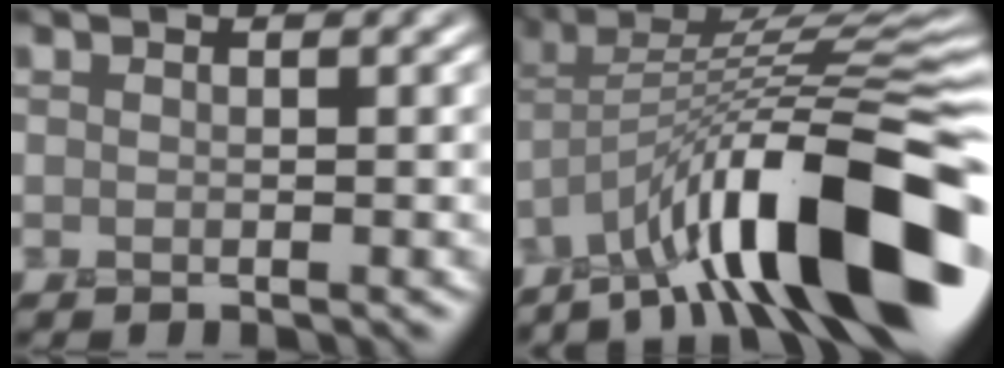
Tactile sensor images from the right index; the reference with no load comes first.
{"total": 14.7, "force": [-6.8, 4.2, 12.3], "torque": [-0.193, 0.023, -0.110]}